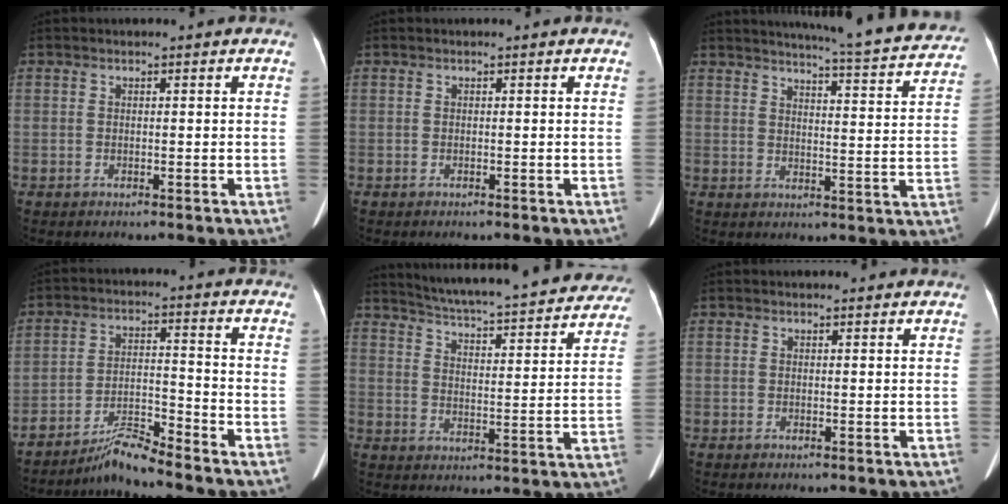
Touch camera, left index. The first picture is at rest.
{"total": 0.0}
{"total": 17.9, "force": [16.7, 0.9, 6.4], "torque": [-0.085, -0.053, 0.189]}
{"total": 6.0, "force": [-5.7, -0.9, 1.6], "torque": [-0.031, -0.009, -0.103]}
{"total": 28.3, "force": [25.7, 4.6, 11.0], "torque": [-0.178, -0.043, 0.319]}
{"total": 1.1, "force": [1.0, 0.2, 0.2], "torque": [-0.011, 0.004, 0.013]}